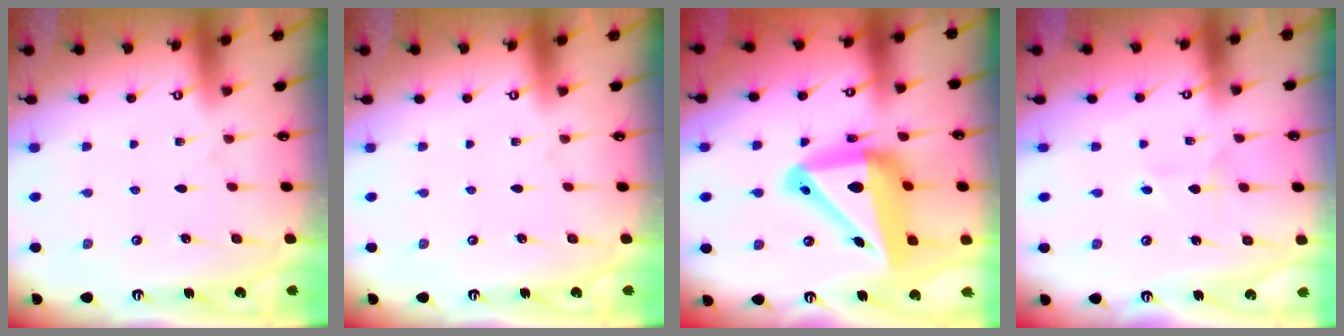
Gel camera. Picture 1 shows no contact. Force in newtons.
{"total": 0.0}
{"total": 19.5, "press": 19.3, "slide": 2.6}
{"total": 1.9, "press": 1.9, "slide": 0.1}